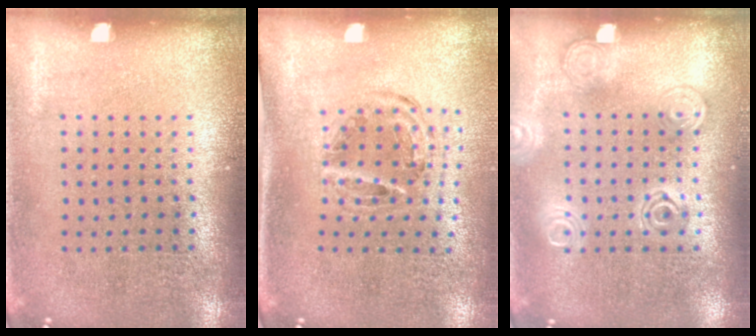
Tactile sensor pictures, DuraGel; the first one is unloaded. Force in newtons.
{"total": 1.1, "press": 1.0, "slide": 0.3}
{"total": 1.3, "press": 1.3, "slide": 0.1}